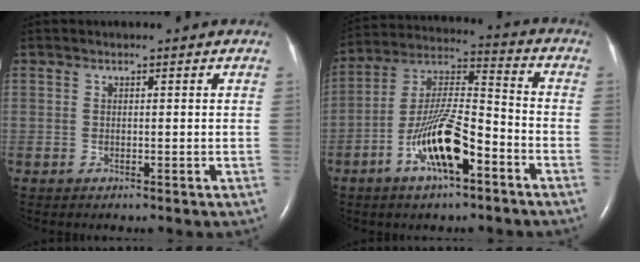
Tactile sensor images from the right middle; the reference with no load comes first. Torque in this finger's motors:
{"motor_torque": [1.27, -0.87, 0.87, 0.21]}